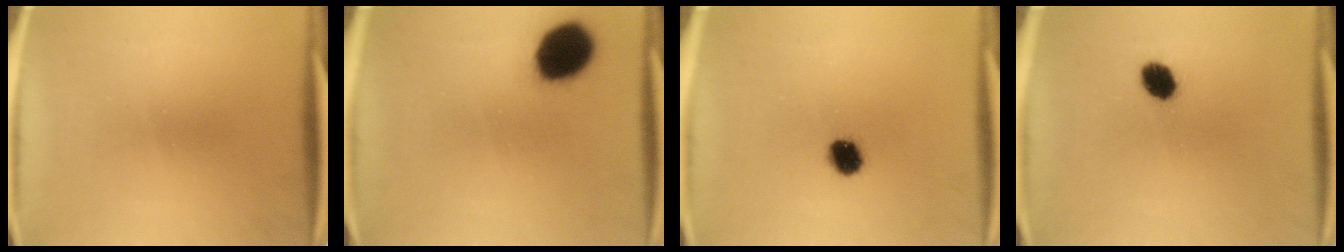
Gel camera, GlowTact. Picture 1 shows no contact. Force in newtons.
{"total": 13.4}
{"total": 5.5}
{"total": 4.9}